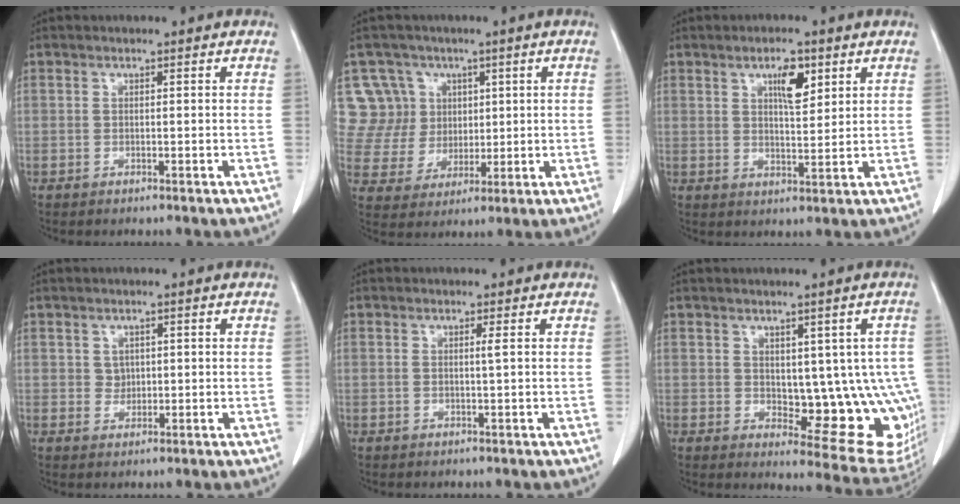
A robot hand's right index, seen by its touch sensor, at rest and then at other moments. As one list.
[{"total": 9.5, "force": [3.8, 8.7, 0.0], "torque": [0.001, 0.027, 0.081]}, {"total": 5.2, "force": [2.6, 1.6, 4.2], "torque": [-0.075, -0.002, 0.045]}, {"total": 1.6, "force": [0.5, 1.4, 0.5], "torque": [-0.005, 0.000, 0.011]}, {"total": 0.6, "force": [0.2, -0.2, 0.5], "torque": [-0.012, -0.001, 0.006]}, {"total": 12.7, "force": [-0.2, 6.1, 11.1], "torque": [-0.104, -0.001, 0.016]}]